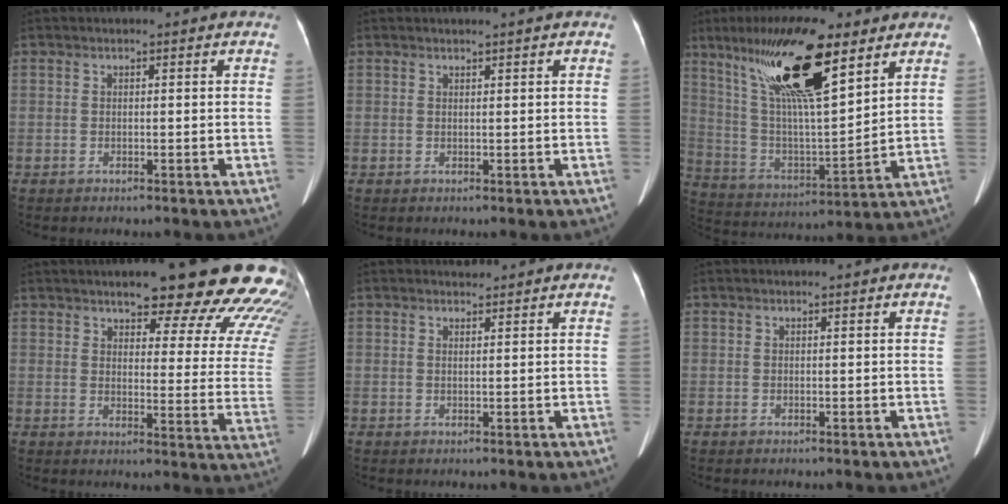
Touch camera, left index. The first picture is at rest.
{"total": 0.6, "force": [0.5, -0.2, 0.3], "torque": [-0.011, -0.004, 0.015]}
{"total": 20.1, "force": [11.9, 3.5, 15.8], "torque": [-0.303, 0.015, 0.215]}
{"total": 23.2, "force": [19.4, 4.3, 11.8], "torque": [-0.123, -0.058, 0.209]}
{"total": 0.8, "force": [0.8, 0.1, 0.0], "torque": [-0.006, -0.001, 0.014]}
{"total": 0.0}